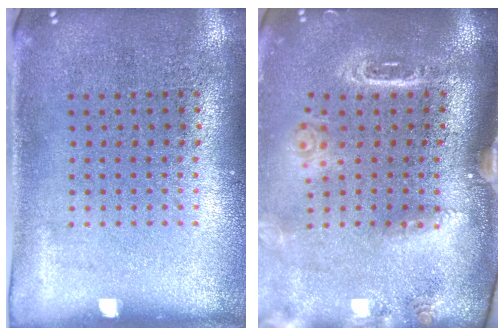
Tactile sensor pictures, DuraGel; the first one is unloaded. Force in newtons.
{"total": 1.9, "press": 1.7, "slide": 0.9}